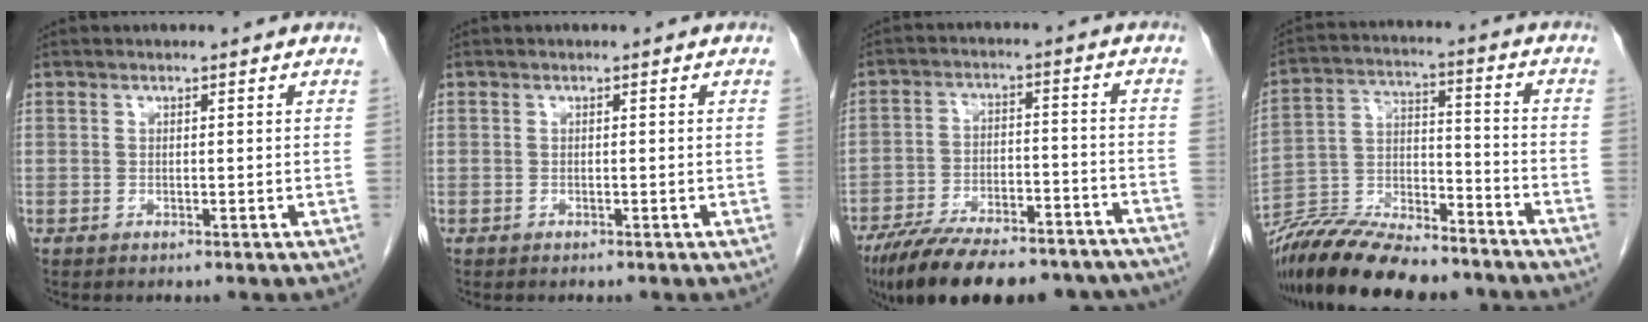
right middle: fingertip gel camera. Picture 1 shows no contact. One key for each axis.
{"total": 0.0}
{"total": 23.9, "fx": -19.8, "fy": 7.3, "fz": 11.2, "tx": -0.162, "ty": -0.004, "tz": -0.283}
{"total": 19.3, "fx": -16.8, "fy": 4.2, "fz": 8.6, "tx": -0.171, "ty": -0.005, "tz": -0.290}